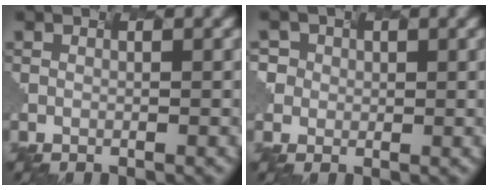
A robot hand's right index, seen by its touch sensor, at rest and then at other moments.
{"total": 1.4, "force": [0.2, 0.9, -1.0], "torque": [0.000, 0.003, 0.016]}